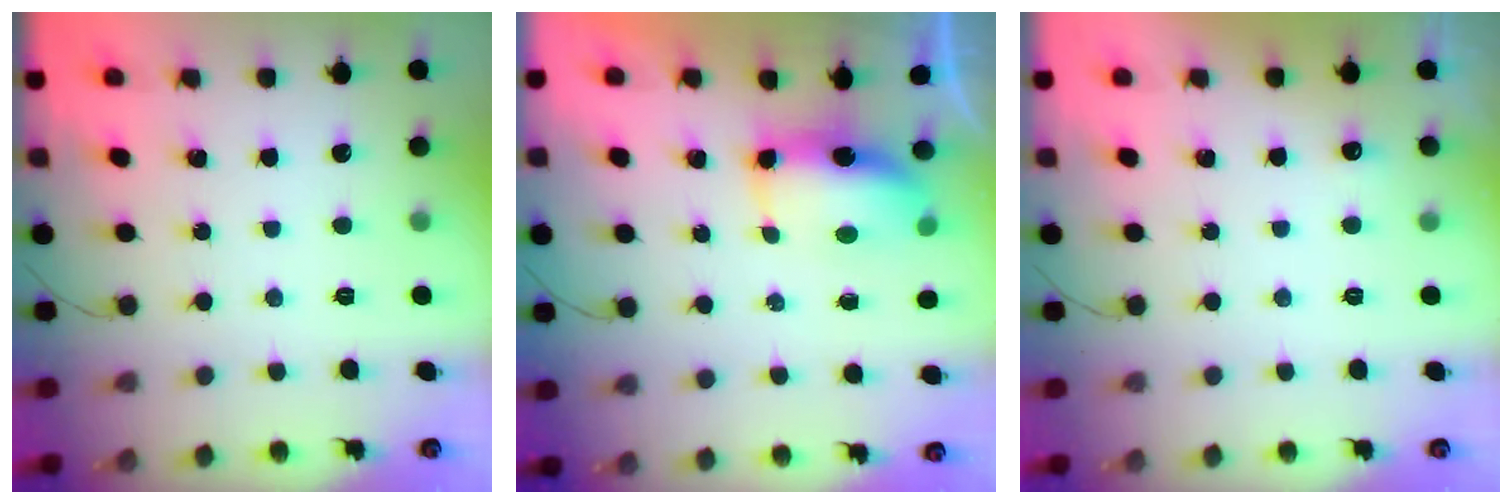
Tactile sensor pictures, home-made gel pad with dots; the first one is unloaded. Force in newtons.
{"total": 8.5, "press": 8.5, "slide": 0.6}
{"total": 6.4, "press": 2.5, "slide": 5.9}